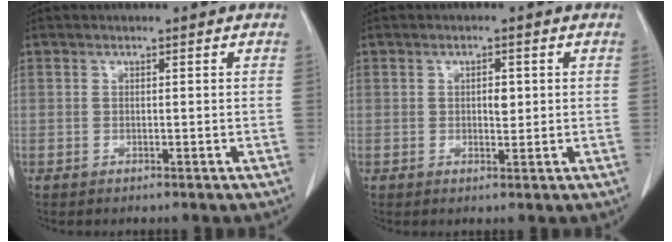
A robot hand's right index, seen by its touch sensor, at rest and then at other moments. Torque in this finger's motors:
{"motor_torque": [-0.11, 0.03, 0.08, 0.00]}